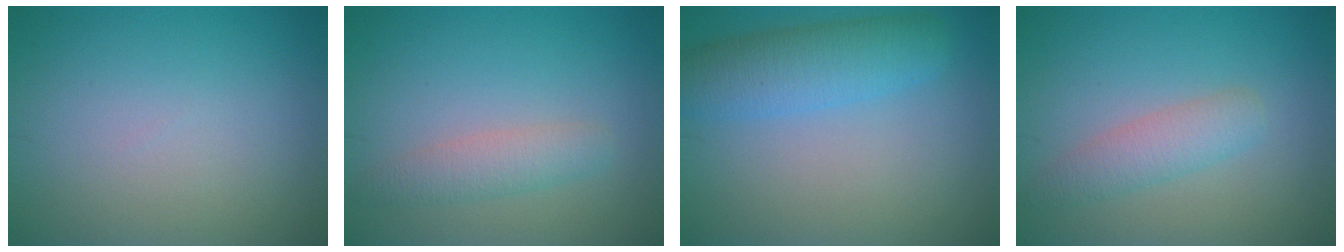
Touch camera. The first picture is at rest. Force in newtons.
{"total": 2.4, "press": 2.4, "slide": 0.2}
{"total": 4.9, "press": 4.8, "slide": 0.3}
{"total": 2.7, "press": 2.7, "slide": 0.1}